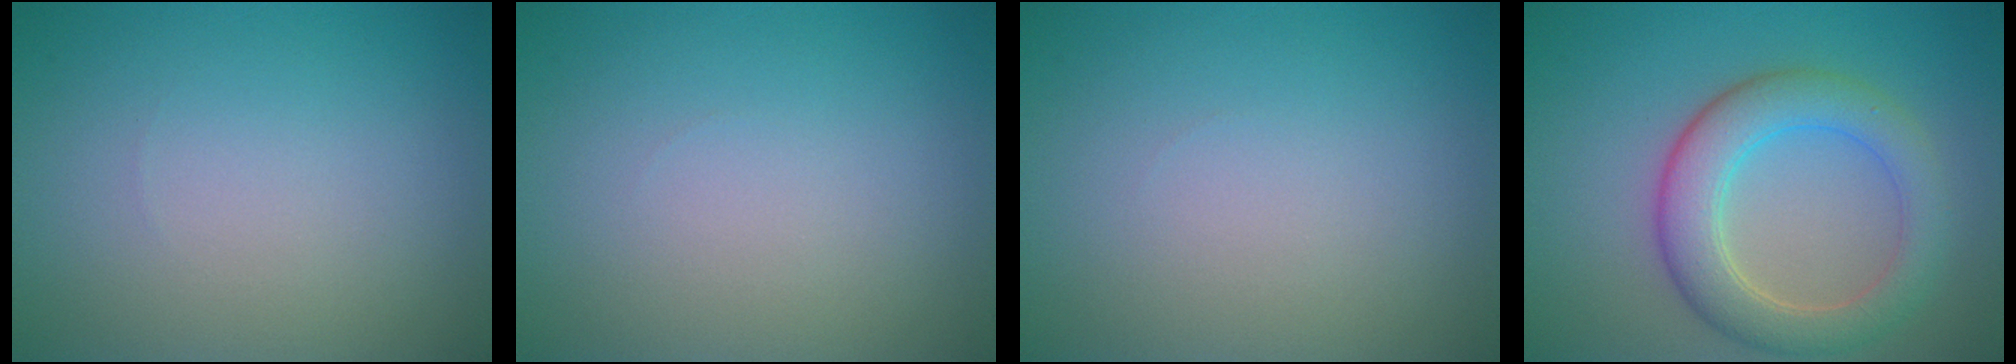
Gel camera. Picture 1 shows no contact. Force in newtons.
{"total": 0.0}
{"total": 0.0}
{"total": 5.5, "press": 5.4, "slide": 0.3}